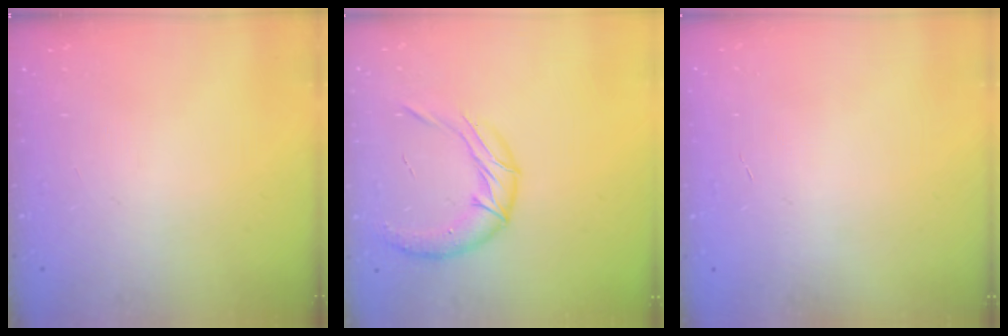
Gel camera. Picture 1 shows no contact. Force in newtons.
{"total": 12.8, "press": 12.8, "slide": 1.5}
{"total": 0.5, "press": 0.5, "slide": 0.1}